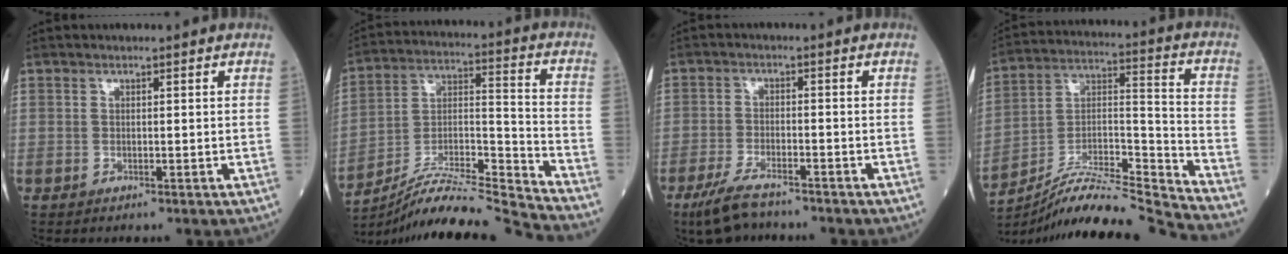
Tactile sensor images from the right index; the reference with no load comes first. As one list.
[{"total": 17.8, "force": [-16.8, -2.8, 4.9], "torque": [-0.083, 0.019, -0.292]}, {"total": 6.2, "force": [-4.9, 1.4, 3.5], "torque": [-0.080, -0.014, -0.091]}, {"total": 18.2, "force": [-17.2, -2.1, 5.4], "torque": [-0.095, 0.027, -0.296]}]